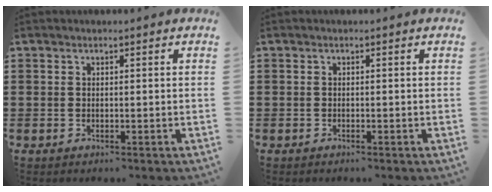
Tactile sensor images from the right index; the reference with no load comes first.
{"total": 0.0}